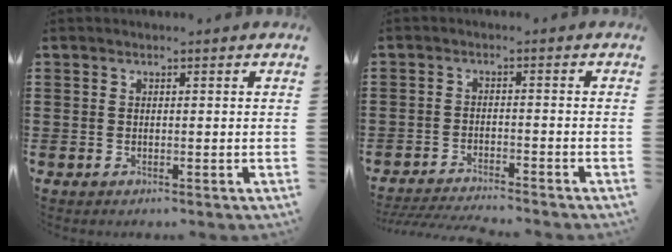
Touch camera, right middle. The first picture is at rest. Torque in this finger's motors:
{"motor_torque": [0.65, -0.26, 0.21, 0.04]}